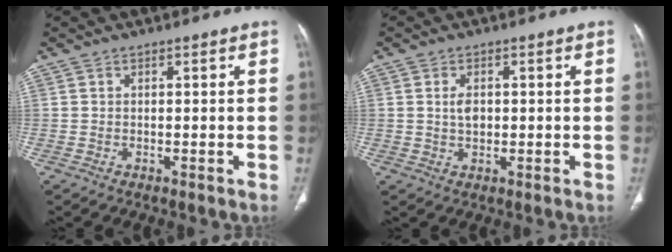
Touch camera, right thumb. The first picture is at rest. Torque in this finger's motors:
{"motor_torque": [-0.76, 0.25, 0.43, -0.08, 0.02]}